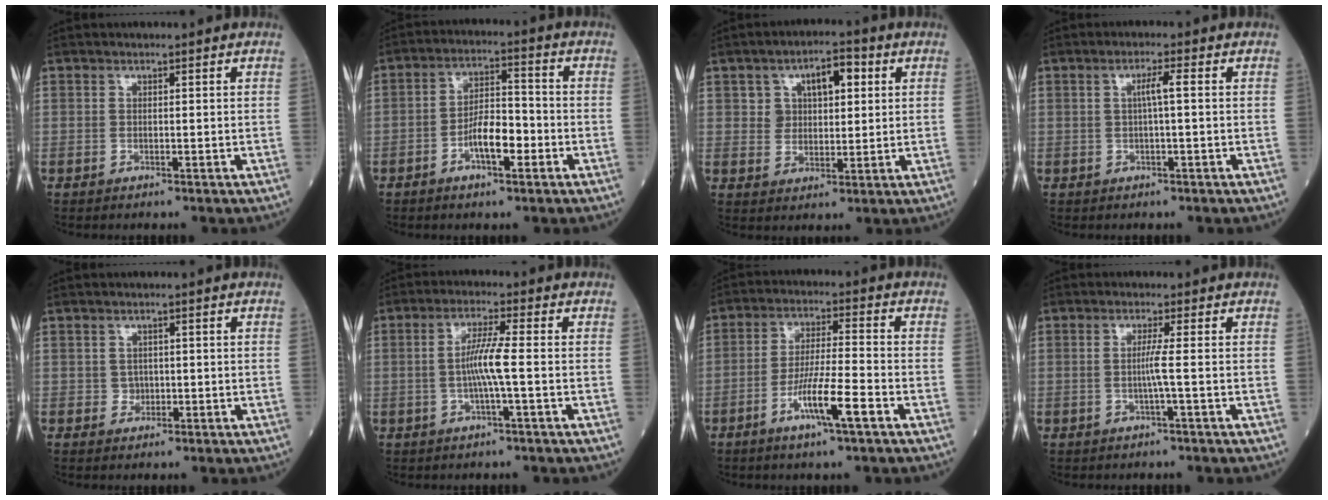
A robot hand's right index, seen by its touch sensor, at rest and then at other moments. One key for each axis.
{"total": 6.8, "fx": -2.8, "fy": 2.2, "fz": 5.8, "tx": -0.110, "ty": 0.011, "tz": -0.049}
{"total": 6.9, "fx": 2.7, "fy": 4.0, "fz": 4.9, "tx": -0.072, "ty": 0.022, "tz": 0.047}
{"total": 2.4, "fx": 0.2, "fy": -0.1, "fz": 2.4, "tx": -0.043, "ty": 0.004, "tz": 0.003}
{"total": 1.2, "fx": -0.2, "fy": 1.2, "fz": 0.3, "tx": -0.003, "ty": 0.003, "tz": 0.000}
{"total": 5.2, "fx": -0.7, "fy": -0.4, "fz": 5.2, "tx": -0.102, "ty": 0.003, "tz": -0.015}
{"total": 8.4, "fx": -4.1, "fy": 0.0, "fz": 7.3, "tx": -0.140, "ty": -0.007, "tz": -0.074}
{"total": 2.2, "fx": -0.5, "fy": -0.9, "fz": 1.9, "tx": -0.039, "ty": -0.001, "tz": -0.011}